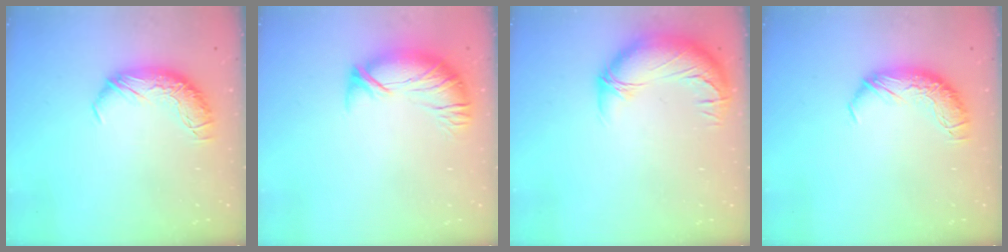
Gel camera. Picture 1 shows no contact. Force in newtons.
{"total": 3.5, "press": 2.5, "slide": 2.4}
{"total": 3.0, "press": 0.9, "slide": 2.8}
{"total": 0.0}